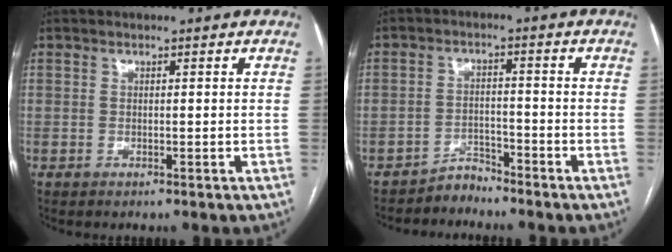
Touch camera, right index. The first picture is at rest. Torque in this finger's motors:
{"motor_torque": [-0.77, -0.53, -0.32, -0.13]}